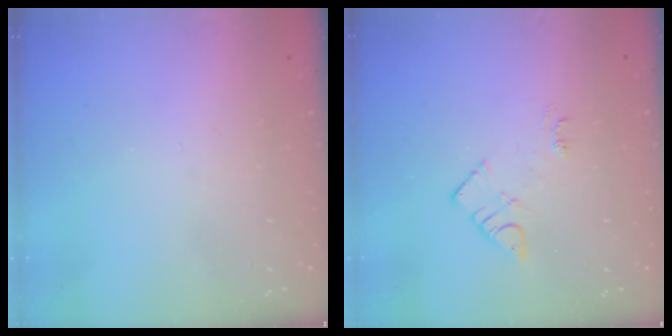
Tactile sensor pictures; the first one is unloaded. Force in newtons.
{"total": 5.6, "press": 5.5, "slide": 0.6}